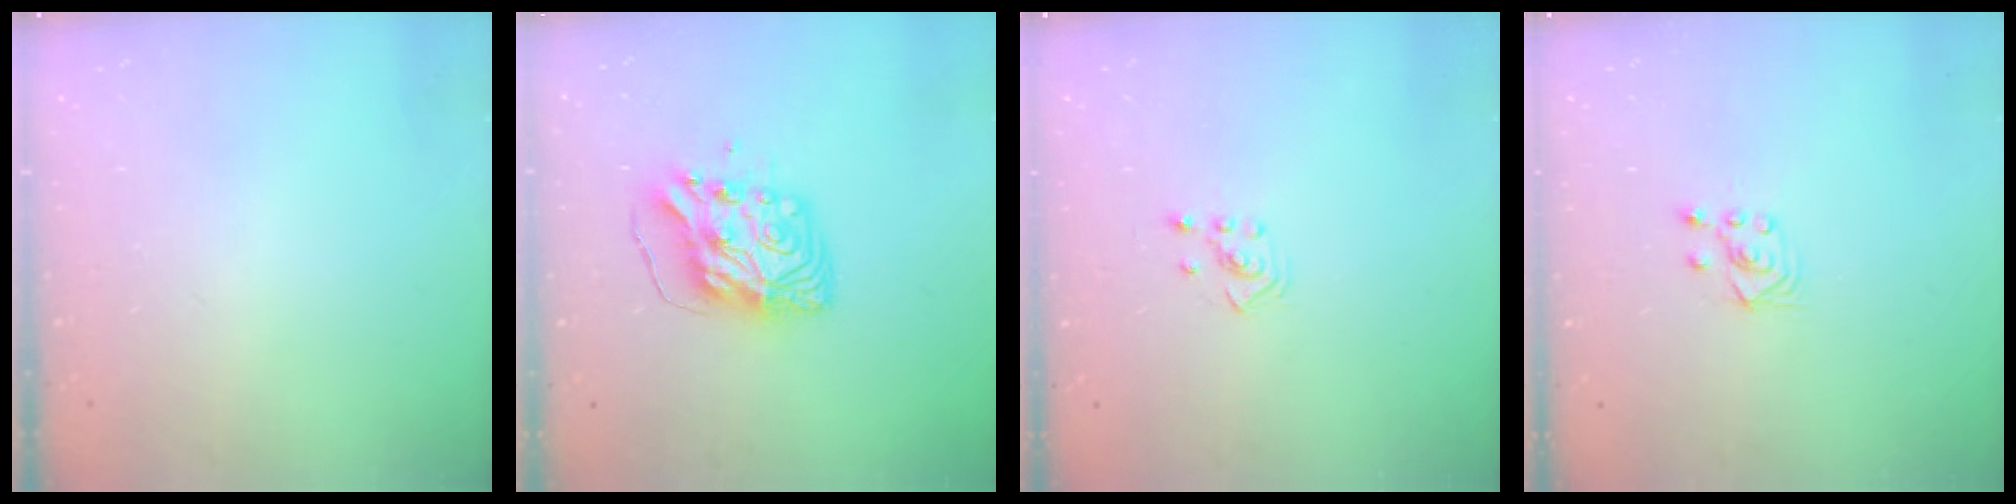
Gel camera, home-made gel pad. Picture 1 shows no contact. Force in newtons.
{"total": 11.0, "press": 10.9, "slide": 1.6}
{"total": 2.3, "press": 2.2, "slide": 0.8}
{"total": 2.6, "press": 2.5, "slide": 1.0}